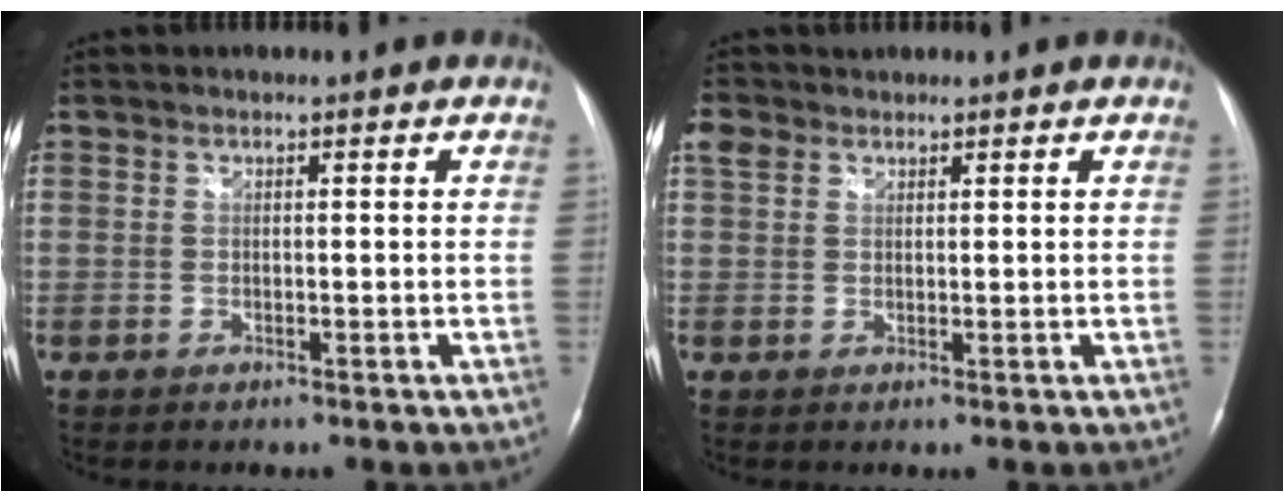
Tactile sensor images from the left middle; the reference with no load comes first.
{"total": 2.5, "force": [1.7, 1.7, 0.6], "torque": [-0.022, 0.021, 0.036]}